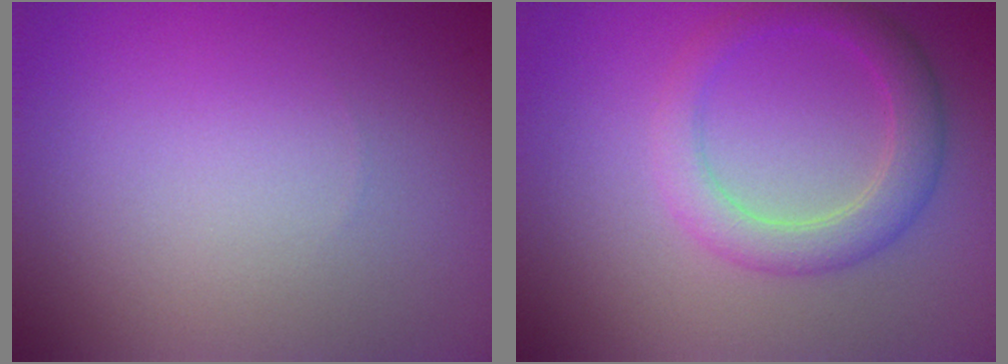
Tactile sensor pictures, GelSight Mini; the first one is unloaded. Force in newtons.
{"total": 3.5, "press": 3.5, "slide": 0.2}